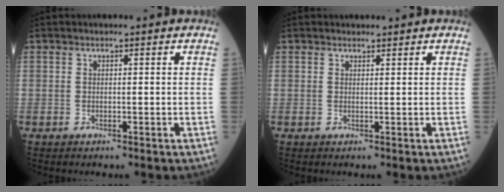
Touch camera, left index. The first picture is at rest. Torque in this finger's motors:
{"motor_torque": [0.05, -0.42, -0.29, 0.00]}